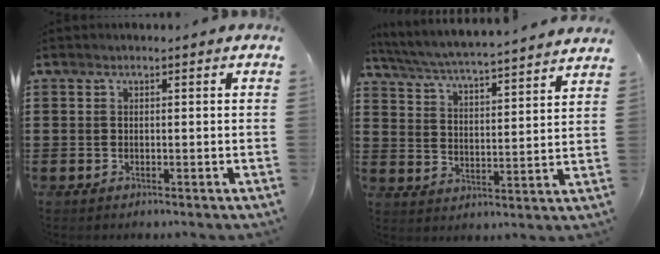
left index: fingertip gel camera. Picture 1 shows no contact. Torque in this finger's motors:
{"motor_torque": [2.14, 0.00, 0.32, 0.21]}